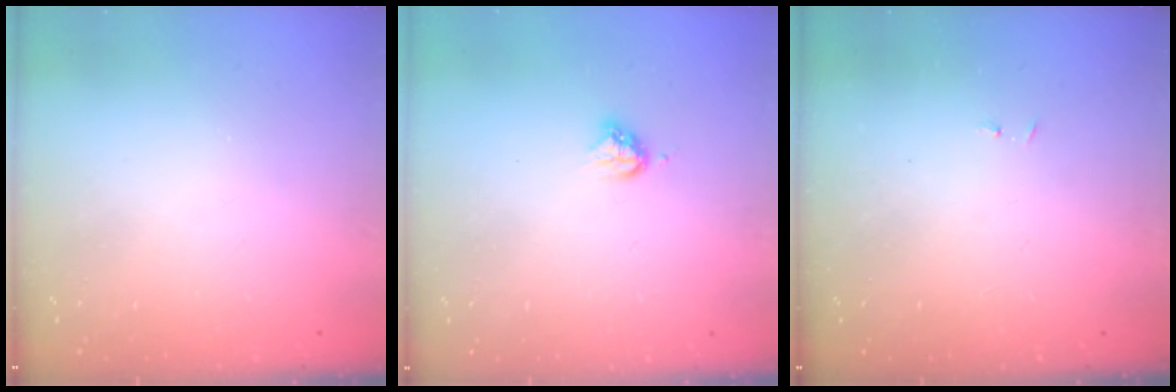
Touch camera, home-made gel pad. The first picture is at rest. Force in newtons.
{"total": 4.4, "press": 4.4, "slide": 0.6}
{"total": 2.9, "press": 2.9, "slide": 0.4}